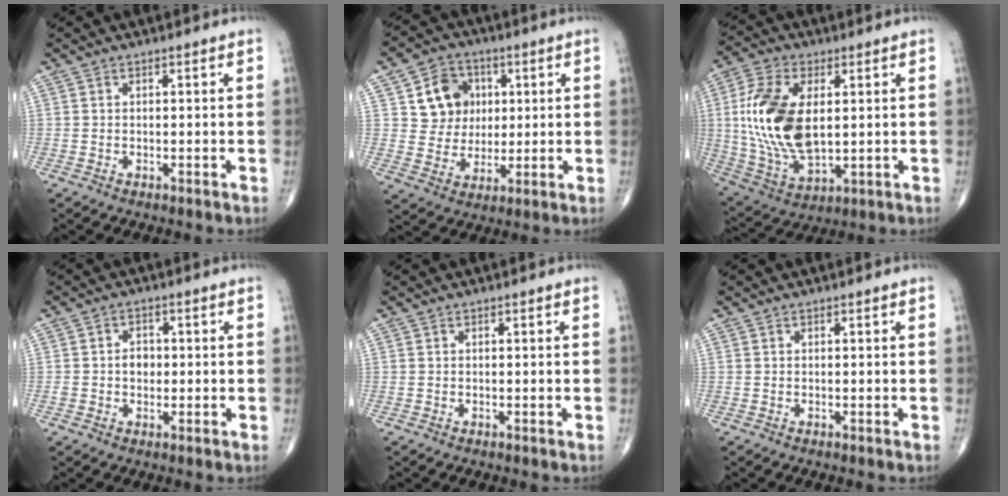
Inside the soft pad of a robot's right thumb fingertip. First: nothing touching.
{"total": 10.4, "force": [3.0, 9.1, 4.2], "torque": [-0.021, -0.007, 0.053]}
{"total": 18.0, "force": [2.2, 9.7, 14.9], "torque": [-0.304, -0.015, 0.047]}
{"total": 3.2, "force": [-0.1, 2.5, 2.0], "torque": [-0.018, 0.006, -0.003]}
{"total": 0.0}
{"total": 0.0}